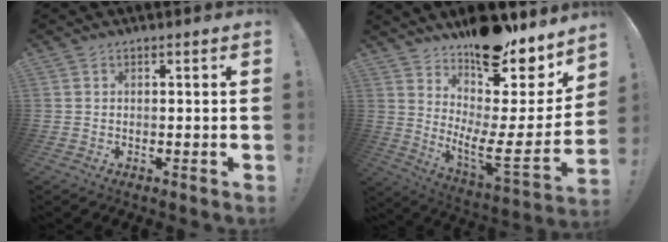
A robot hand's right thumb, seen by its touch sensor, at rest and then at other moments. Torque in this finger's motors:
{"motor_torque": [0.57, 4.44, 1.76, 1.01, 0.14]}